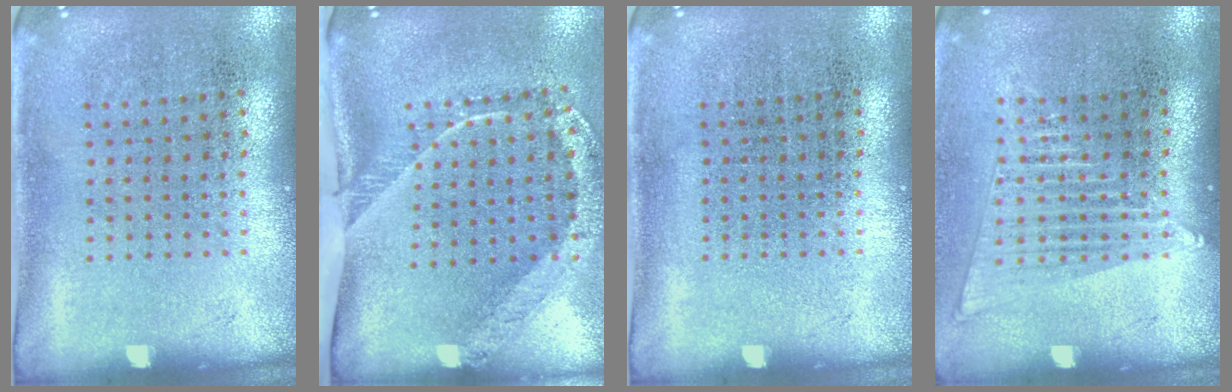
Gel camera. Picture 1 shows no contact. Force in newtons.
{"total": 2.5, "press": 1.6, "slide": 1.9}
{"total": 0.0}
{"total": 1.5, "press": 1.4, "slide": 0.7}